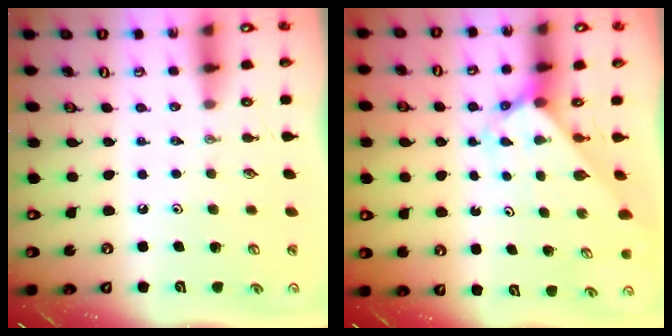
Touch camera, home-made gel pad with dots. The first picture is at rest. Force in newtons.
{"total": 2.2, "press": 2.2, "slide": 0.2}